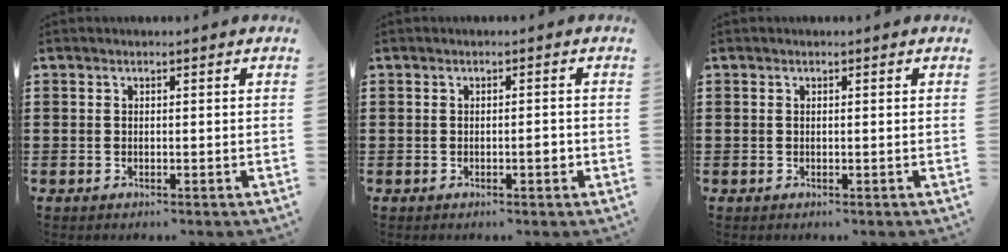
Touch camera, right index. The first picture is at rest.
{"total": 1.7, "force": [-0.5, 0.4, 1.5], "torque": [-0.027, -0.001, -0.009]}
{"total": 0.0}